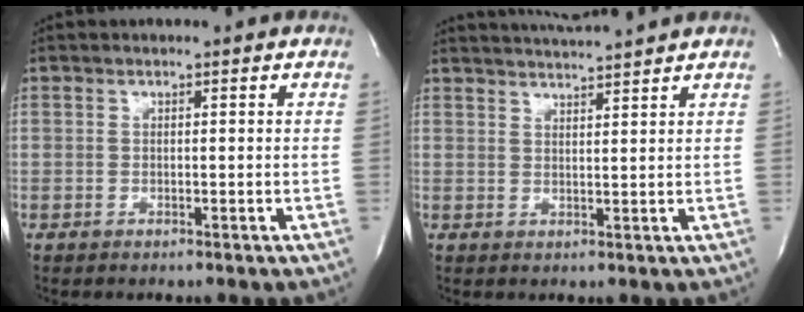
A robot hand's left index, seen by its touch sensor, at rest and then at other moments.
{"total": 6.3, "force": [6.0, -1.2, 1.8], "torque": [-0.035, 0.008, 0.092]}